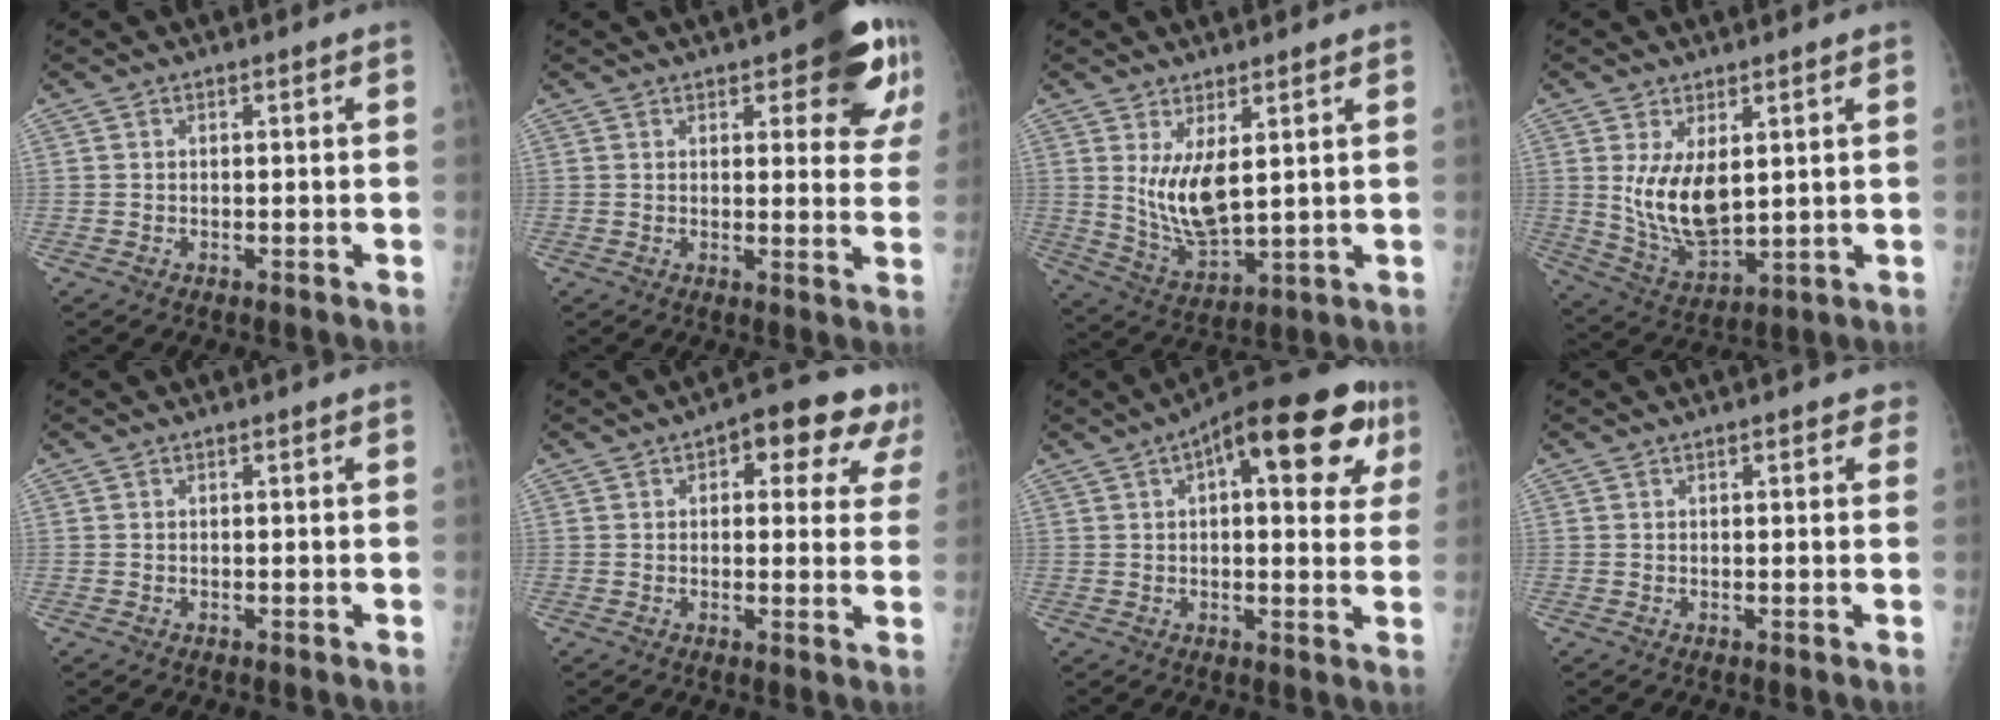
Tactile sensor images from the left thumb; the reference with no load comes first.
{"total": 12.1, "force": [6.4, 4.4, 9.3], "torque": [-0.072, -0.025, 0.074]}
{"total": 9.4, "force": [2.8, 3.6, 8.2], "torque": [-0.149, -0.037, 0.068]}
{"total": 10.8, "force": [2.4, 5.6, 9.0], "torque": [-0.148, -0.028, 0.062]}
{"total": 0.0}
{"total": 11.4, "force": [5.4, 5.6, 8.3], "torque": [-0.051, -0.002, 0.058]}
{"total": 19.5, "force": [7.5, 7.8, 16.2], "torque": [-0.198, 0.016, 0.094]}
{"total": 2.1, "force": [1.3, 1.0, 1.3], "torque": [-0.003, 0.000, 0.011]}